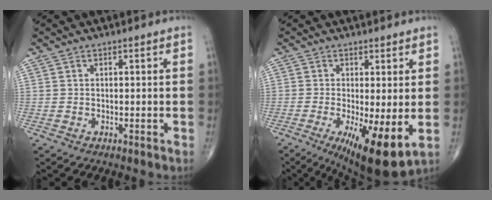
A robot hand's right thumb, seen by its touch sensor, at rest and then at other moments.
{"total": 11.6, "force": [-2.6, 3.2, 10.8], "torque": [-0.173, -0.026, -0.033]}